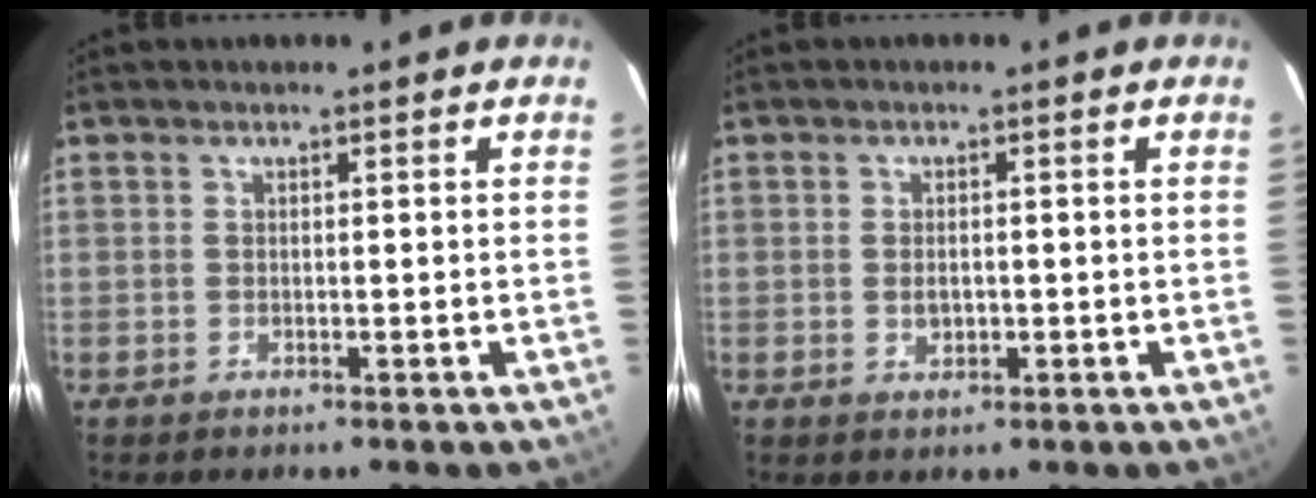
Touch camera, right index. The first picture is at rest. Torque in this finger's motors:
{"motor_torque": [-0.08, 0.14, -0.01, 0.00]}